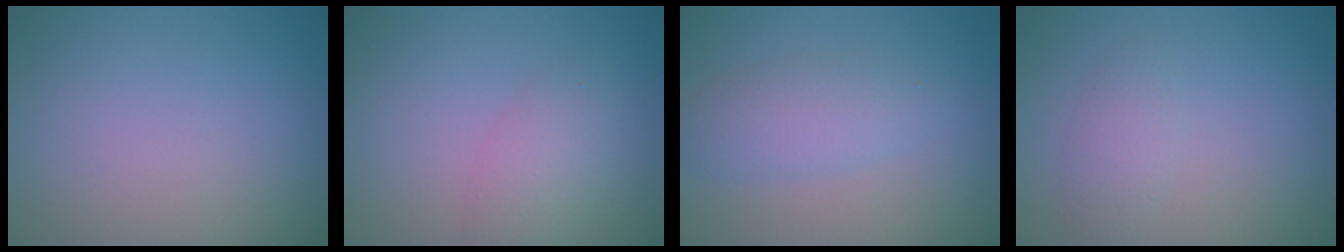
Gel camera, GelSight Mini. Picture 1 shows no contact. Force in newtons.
{"total": 3.0, "press": 3.0, "slide": 0.2}
{"total": 2.8, "press": 2.8, "slide": 0.1}
{"total": 1.8, "press": 1.8, "slide": 0.1}